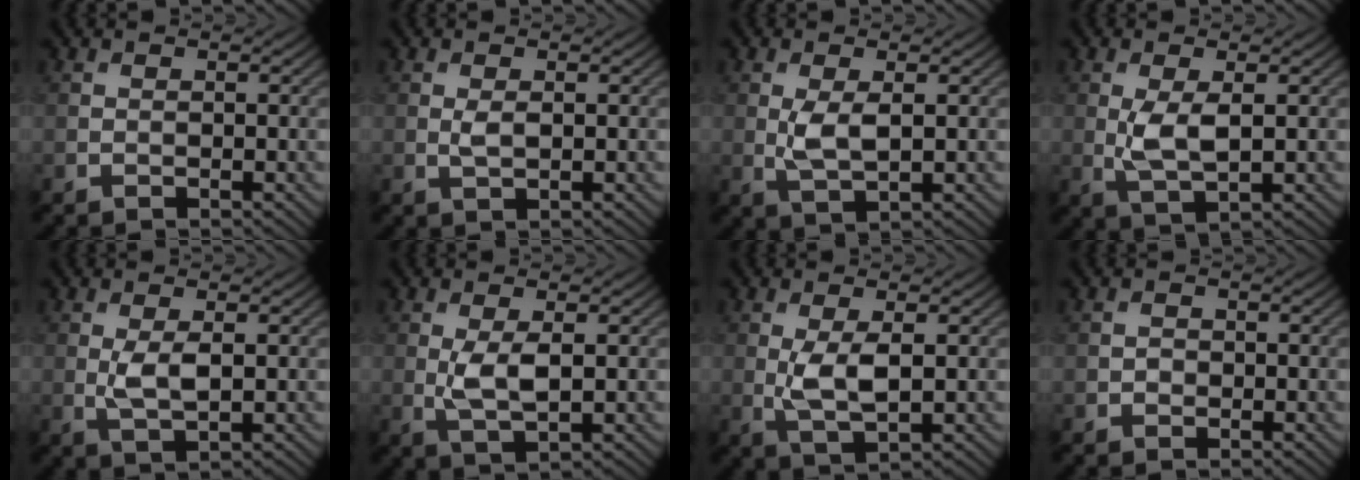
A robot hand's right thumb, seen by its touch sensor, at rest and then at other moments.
{"total": 1.5, "force": [0.2, 0.6, 1.4], "torque": [-0.035, -0.002, 0.005]}
{"total": 3.8, "force": [0.3, 1.5, 3.5], "torque": [-0.082, -0.004, 0.011]}
{"total": 4.5, "force": [0.3, 1.7, 4.2], "torque": [-0.097, -0.004, 0.009]}
{"total": 3.5, "force": [0.2, 1.3, 3.3], "torque": [-0.074, -0.004, 0.008]}
{"total": 4.3, "force": [0.2, 1.6, 4.0], "torque": [-0.092, -0.004, 0.007]}
{"total": 4.9, "force": [0.1, 1.8, 4.5], "torque": [-0.103, -0.006, 0.006]}
{"total": 0.8, "force": [-0.3, 0.7, 0.3], "torque": [-0.003, -0.003, -0.008]}